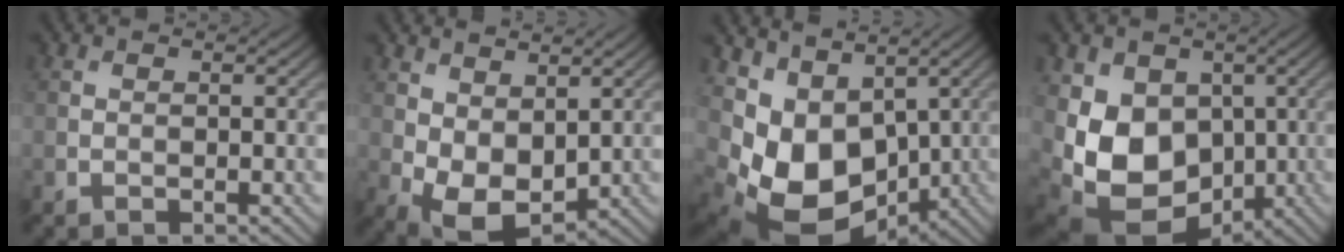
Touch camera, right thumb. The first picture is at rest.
{"total": 6.8, "force": [1.0, 4.3, 5.2], "torque": [-0.115, -0.014, 0.023]}
{"total": 9.7, "force": [0.8, 7.3, 6.3], "torque": [-0.146, -0.039, 0.026]}
{"total": 12.2, "force": [-0.5, 9.4, 7.8], "torque": [-0.173, -0.027, -0.003]}